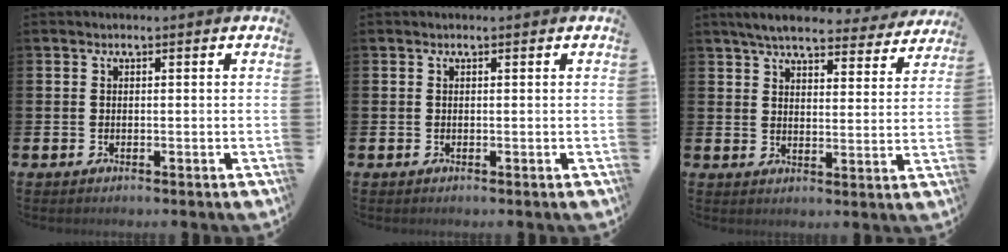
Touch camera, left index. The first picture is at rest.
{"total": 0.0}
{"total": 6.1, "force": [5.7, 1.0, 1.9], "torque": [-0.045, -0.029, 0.098]}